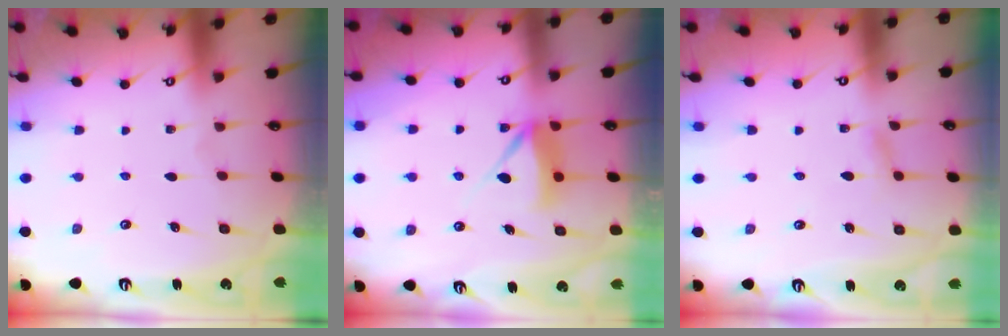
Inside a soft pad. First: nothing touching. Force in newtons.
{"total": 8.7, "press": 8.6, "slide": 0.9}
{"total": 3.9, "press": 3.9, "slide": 0.3}